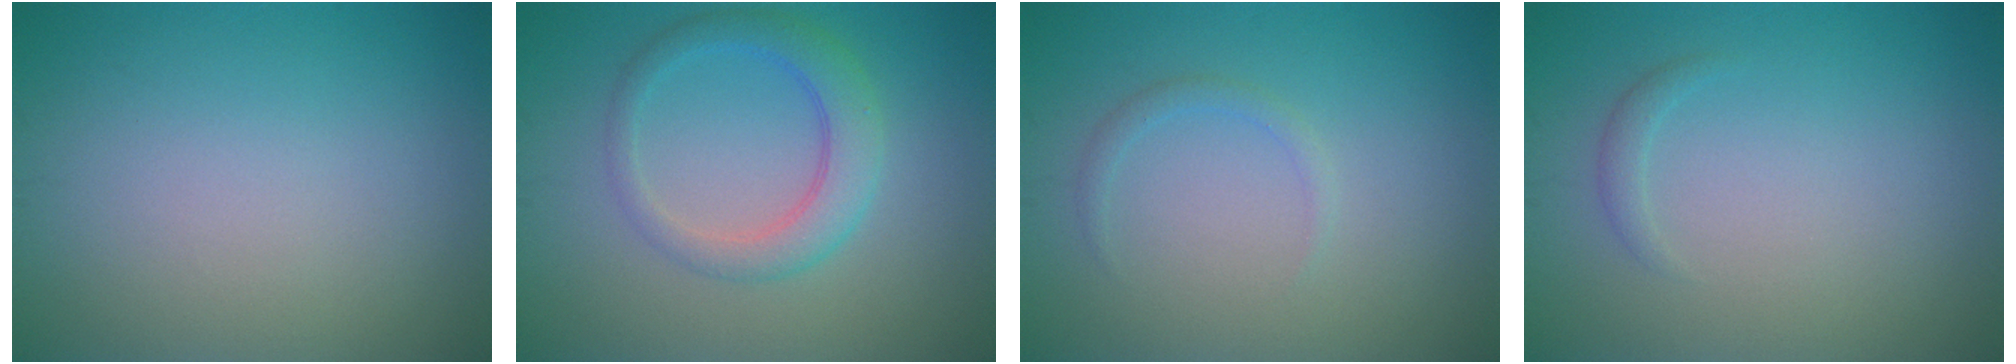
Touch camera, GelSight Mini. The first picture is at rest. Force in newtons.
{"total": 3.6, "press": 3.6, "slide": 0.1}
{"total": 1.0, "press": 1.0, "slide": 0.0}
{"total": 0.8, "press": 0.8, "slide": 0.0}